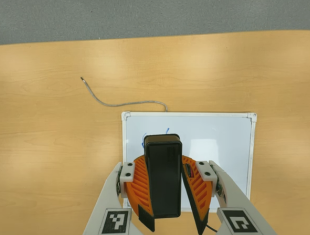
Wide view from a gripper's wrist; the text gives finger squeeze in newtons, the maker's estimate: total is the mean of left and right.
{"total": 9.3, "left": 9.4, "right": 9.1}